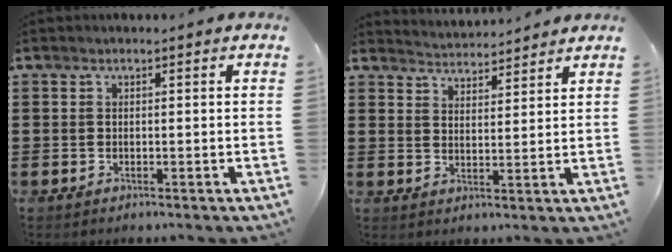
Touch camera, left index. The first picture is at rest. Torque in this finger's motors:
{"motor_torque": [-0.03, 0.01, 0.01, -0.01]}